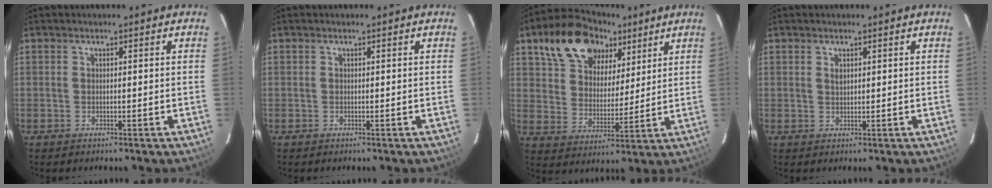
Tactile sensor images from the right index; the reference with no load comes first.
{"total": 0.0}
{"total": 17.5, "force": [10.1, 10.5, 9.6], "torque": [-0.205, 0.057, 0.184]}
{"total": 1.1, "force": [0.6, 0.7, 0.7], "torque": [-0.012, 0.004, 0.011]}